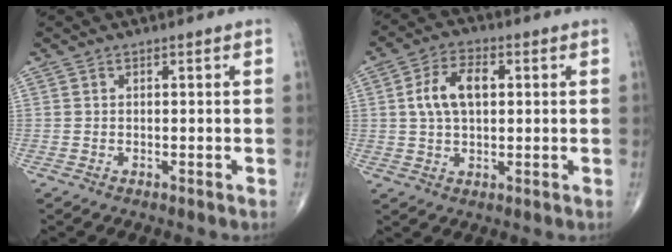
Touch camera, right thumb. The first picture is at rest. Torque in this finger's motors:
{"motor_torque": [-0.12, -0.03, 0.24, -0.02, 0.26]}